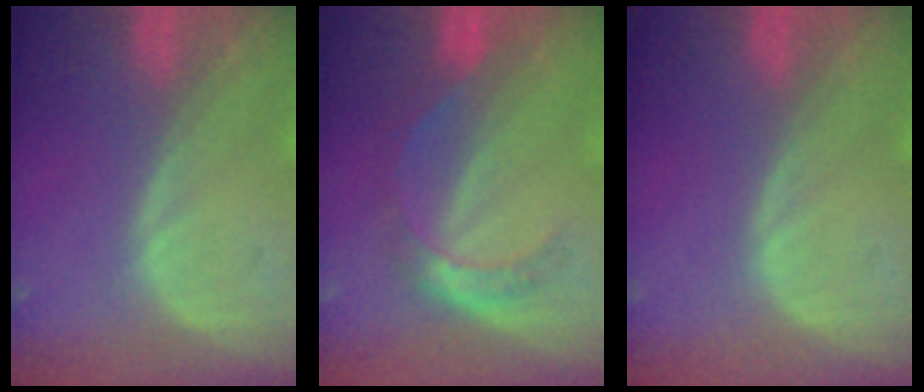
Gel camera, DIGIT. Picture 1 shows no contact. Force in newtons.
{"total": 5.4, "press": 4.7, "slide": 2.6}
{"total": 0.0}